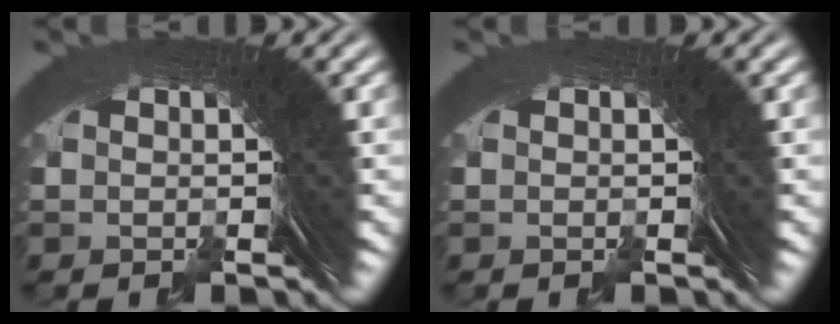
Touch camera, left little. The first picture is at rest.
{"total": 0.0}